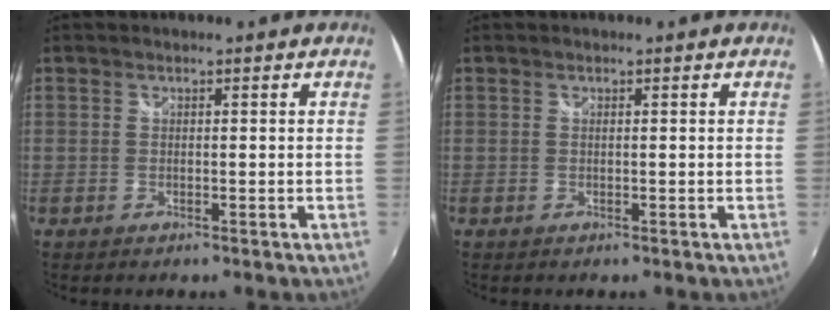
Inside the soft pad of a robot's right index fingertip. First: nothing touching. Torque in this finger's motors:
{"motor_torque": [0.15, 0.10, 0.09, 0.01]}